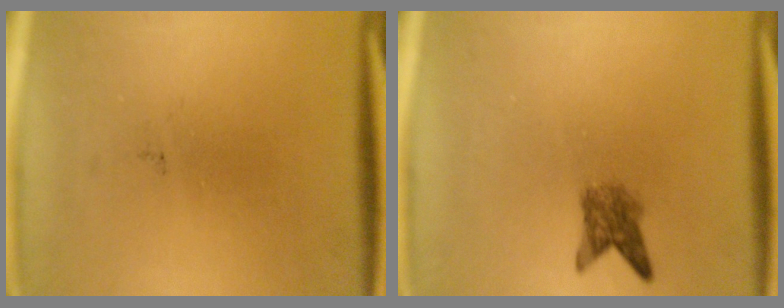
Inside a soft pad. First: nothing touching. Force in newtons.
{"total": 2.9}